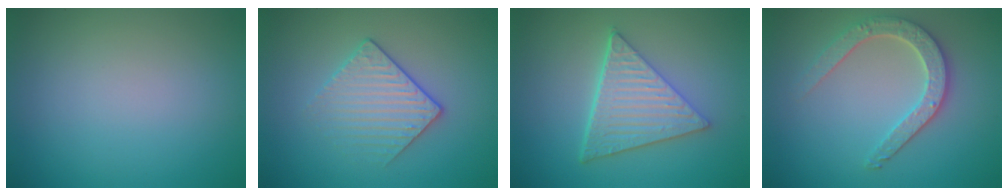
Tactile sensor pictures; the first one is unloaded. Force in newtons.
{"total": 2.9, "press": 2.6, "slide": 1.2}
{"total": 5.9, "press": 4.3, "slide": 4.1}
{"total": 3.6, "press": 3.2, "slide": 1.7}